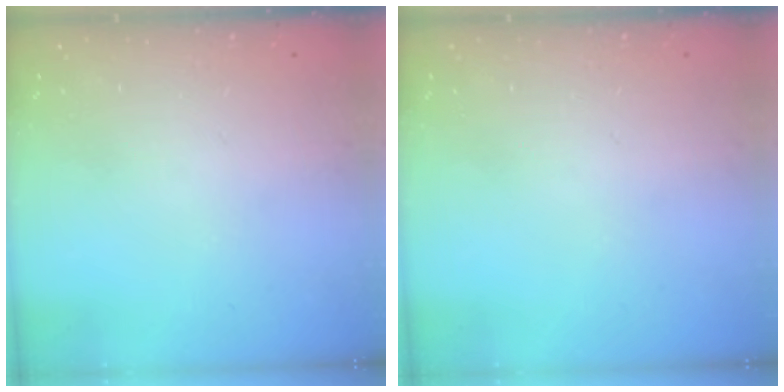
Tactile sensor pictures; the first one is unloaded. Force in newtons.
{"total": 0.0}